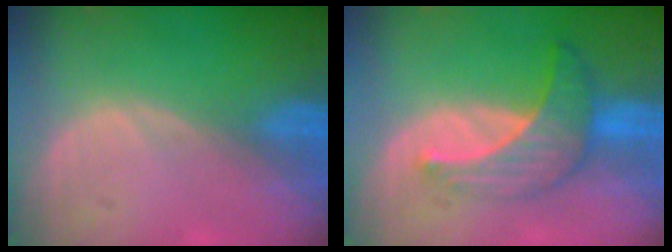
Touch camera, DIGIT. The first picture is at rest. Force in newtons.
{"total": 7.3, "press": 6.7, "slide": 3.0}